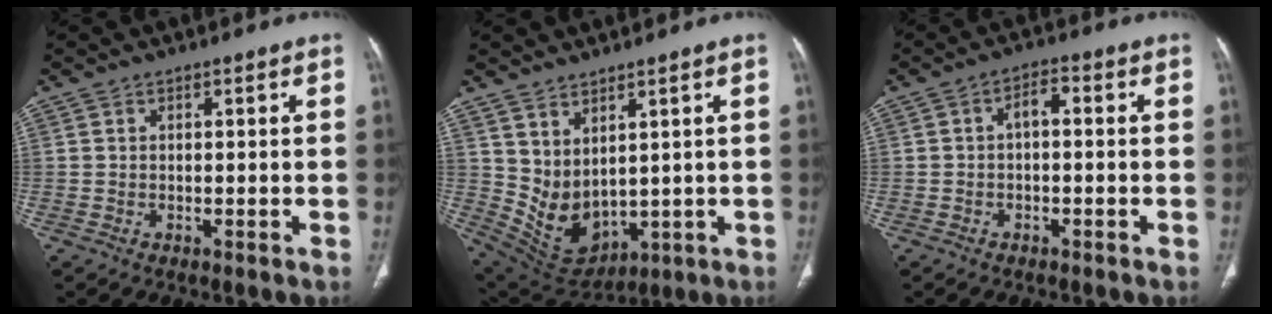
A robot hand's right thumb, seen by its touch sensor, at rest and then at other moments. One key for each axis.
{"total": 9.3, "fx": 3.0, "fy": 5.5, "fz": 6.8, "tx": -0.104, "ty": -0.029, "tz": 0.091}
{"total": 3.0, "fx": -0.3, "fy": 1.5, "fz": 2.6, "tx": -0.037, "ty": 0.018, "tz": -0.012}